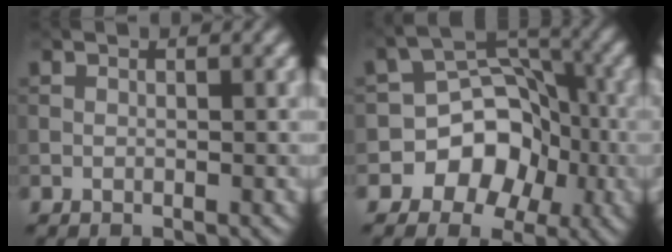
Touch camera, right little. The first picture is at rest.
{"total": 7.9, "force": [-3.3, 6.6, 2.8], "torque": [-0.012, 0.007, -0.083]}